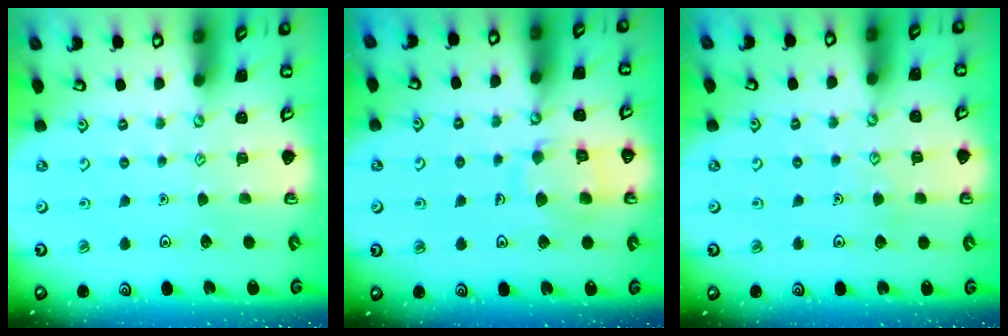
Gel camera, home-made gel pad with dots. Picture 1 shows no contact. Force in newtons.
{"total": 10.3, "press": 10.2, "slide": 0.7}
{"total": 4.5, "press": 4.4, "slide": 0.4}